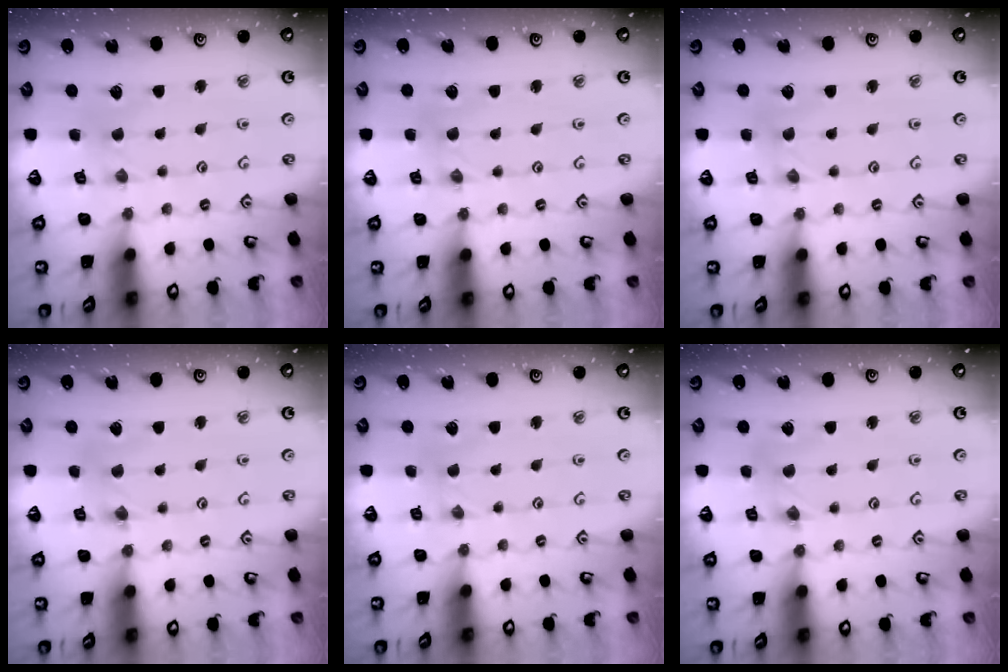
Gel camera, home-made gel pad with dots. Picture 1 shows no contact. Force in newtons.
{"total": 0.7, "press": 0.7, "slide": 0.2}
{"total": 0.0}
{"total": 1.0, "press": 1.0, "slide": 0.3}
{"total": 0.7, "press": 0.7, "slide": 0.1}
{"total": 0.9, "press": 0.9, "slide": 0.2}